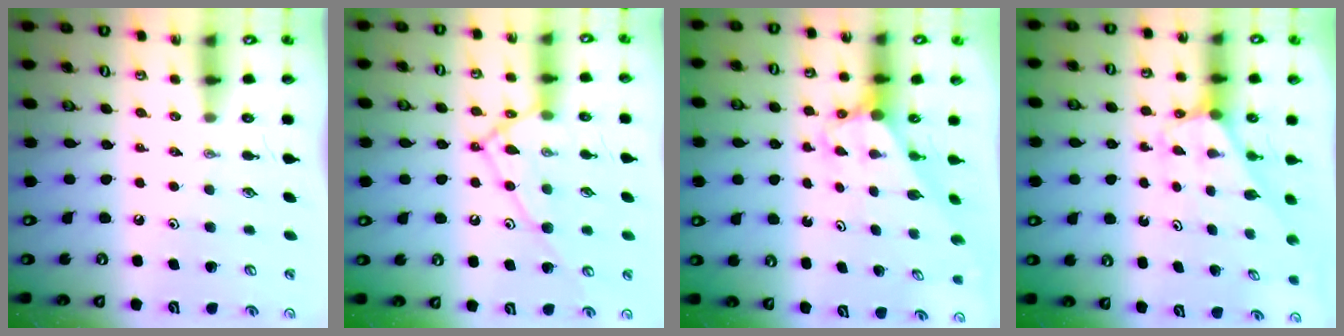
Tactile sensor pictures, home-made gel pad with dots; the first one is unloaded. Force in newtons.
{"total": 13.5, "press": 13.4, "slide": 1.0}
{"total": 3.0, "press": 3.0, "slide": 0.2}
{"total": 2.4, "press": 2.4, "slide": 0.2}